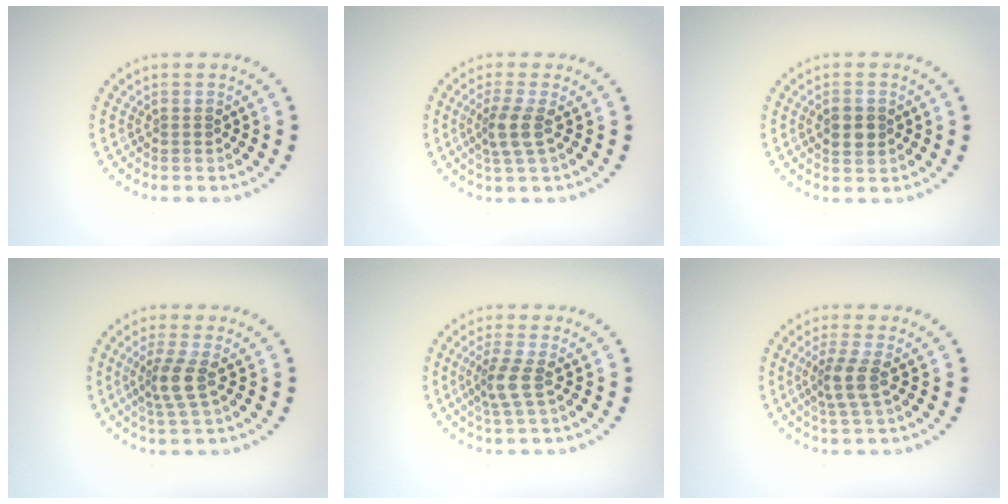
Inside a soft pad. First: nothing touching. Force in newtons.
{"total": 2.6, "press": 2.1, "slide": 1.6}
{"total": 2.2, "press": 2.2, "slide": 0.1}
{"total": 2.7, "press": 2.1, "slide": 1.8}
{"total": 2.4, "press": 1.8, "slide": 1.6}
{"total": 2.6, "press": 2.0, "slide": 1.7}